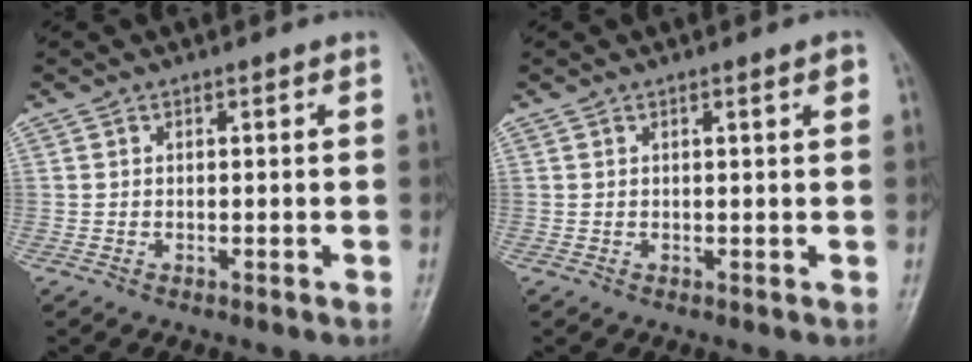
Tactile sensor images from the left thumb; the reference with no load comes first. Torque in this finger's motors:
{"motor_torque": [-0.06, 0.01, 0.09, 0.11, -0.01]}